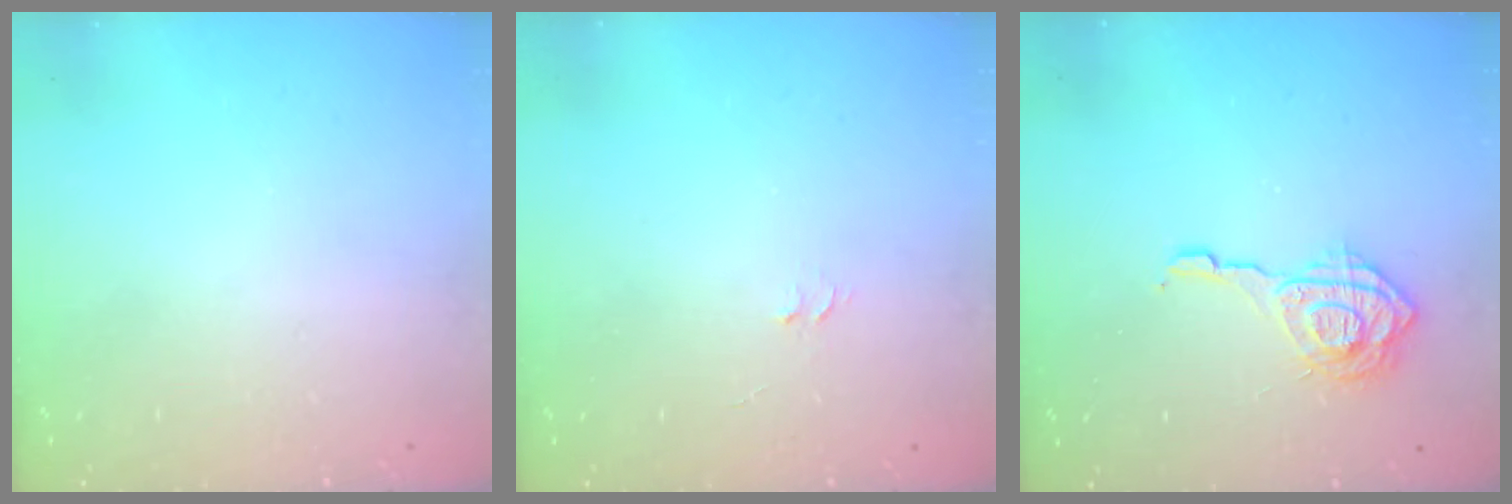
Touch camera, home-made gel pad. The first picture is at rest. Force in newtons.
{"total": 3.5, "press": 3.5, "slide": 0.3}
{"total": 12.4, "press": 12.4, "slide": 1.3}